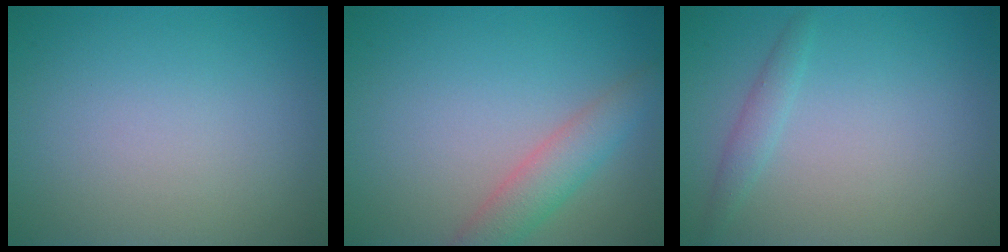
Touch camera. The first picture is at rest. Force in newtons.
{"total": 3.2, "press": 3.2, "slide": 0.2}
{"total": 1.2, "press": 1.2, "slide": 0.0}